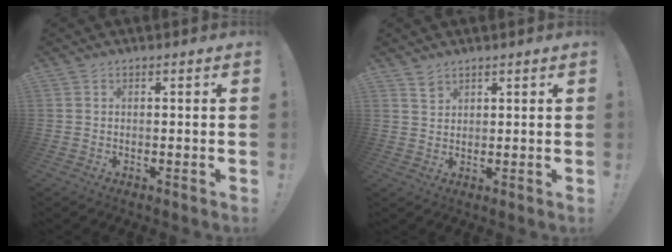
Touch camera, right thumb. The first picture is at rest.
{"total": 2.8, "force": [2.2, 1.6, 0.7], "torque": [-0.002, -0.017, 0.040]}